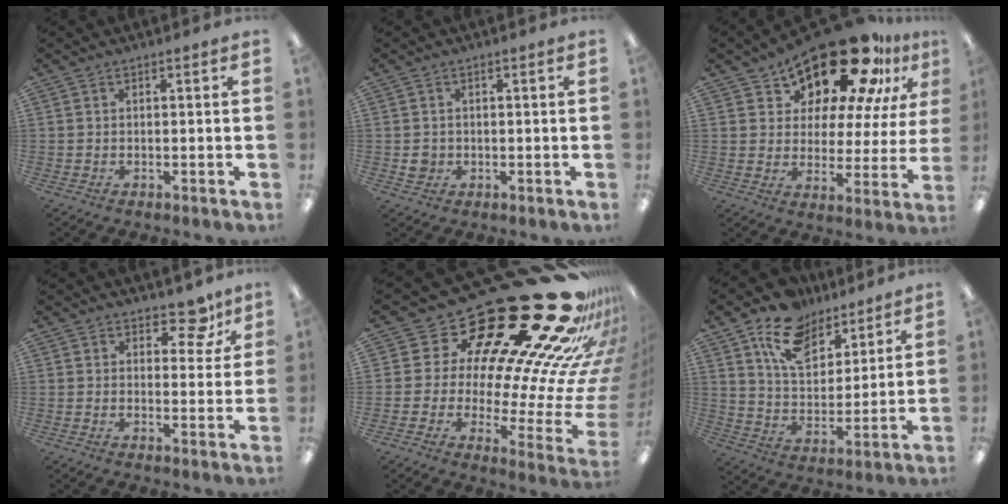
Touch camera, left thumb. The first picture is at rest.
{"total": 2.6, "force": [0.1, 2.5, 0.7], "torque": [-0.006, 0.000, 0.000]}
{"total": 22.1, "force": [17.2, 8.6, 10.9], "torque": [-0.165, -0.131, 0.293]}
{"total": 7.1, "force": [5.1, 3.6, 3.4], "torque": [-0.024, -0.035, 0.085]}
{"total": 34.6, "force": [23.3, 13.1, 21.9], "torque": [-0.257, -0.229, 0.438]}
{"total": 14.7, "force": [10.1, 8.4, 6.6], "torque": [-0.117, -0.047, 0.190]}